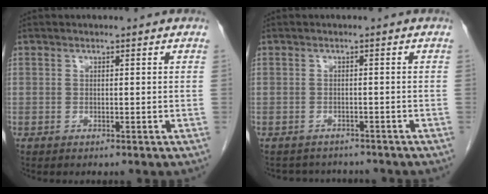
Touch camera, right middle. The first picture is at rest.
{"total": 4.7, "force": [-4.4, 1.7, 0.3], "torque": [-0.003, 0.003, -0.055]}